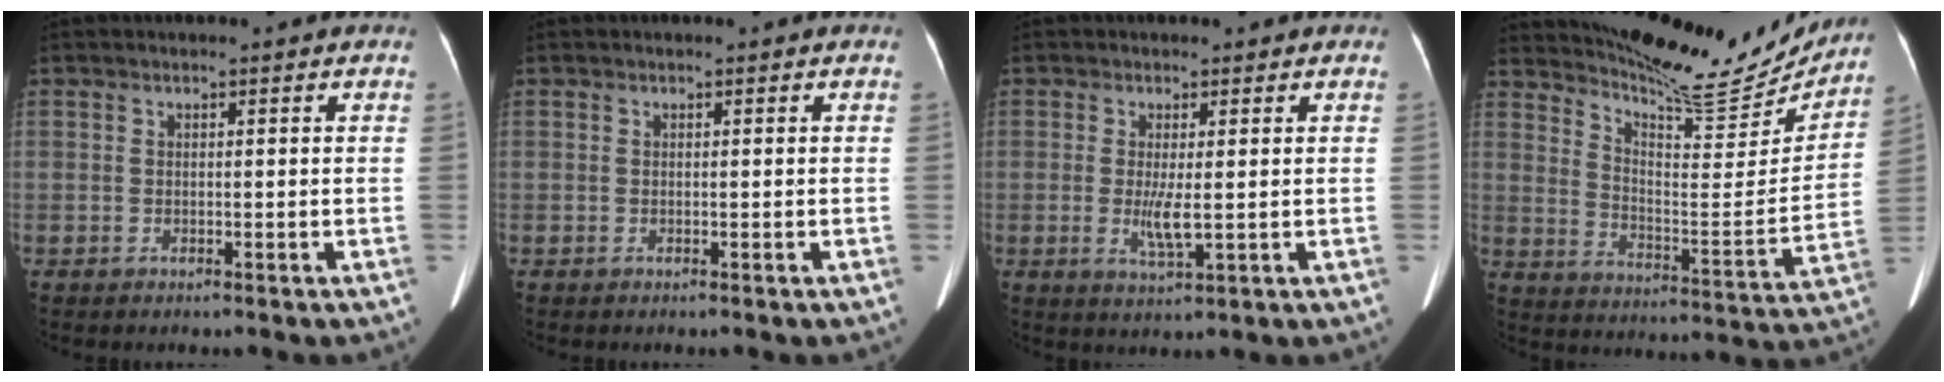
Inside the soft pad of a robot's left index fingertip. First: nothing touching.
{"total": 0.0}
{"total": 3.4, "force": [-0.1, 0.5, 3.4], "torque": [-0.066, -0.009, 0.003]}
{"total": 18.9, "force": [17.9, 2.8, 5.3], "torque": [-0.086, -0.050, 0.250]}